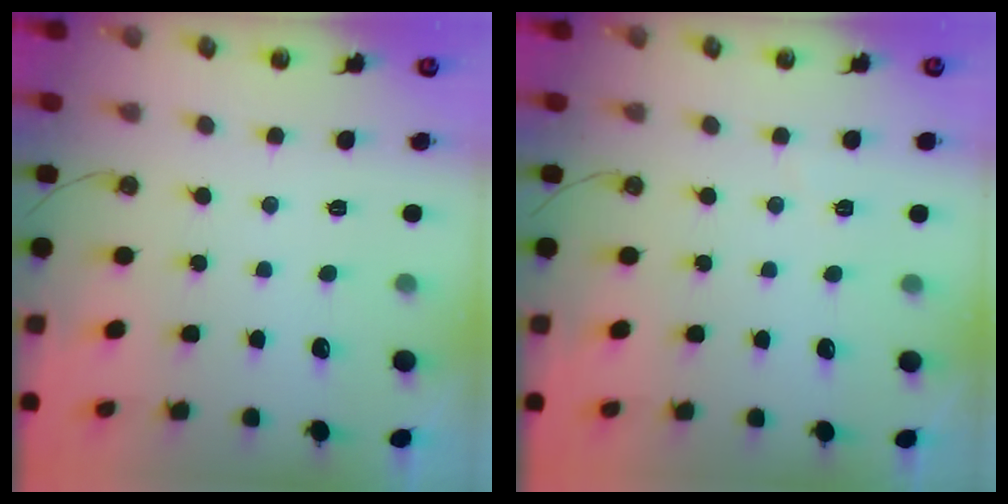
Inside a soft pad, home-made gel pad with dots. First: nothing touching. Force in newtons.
{"total": 3.8, "press": 2.9, "slide": 2.4}